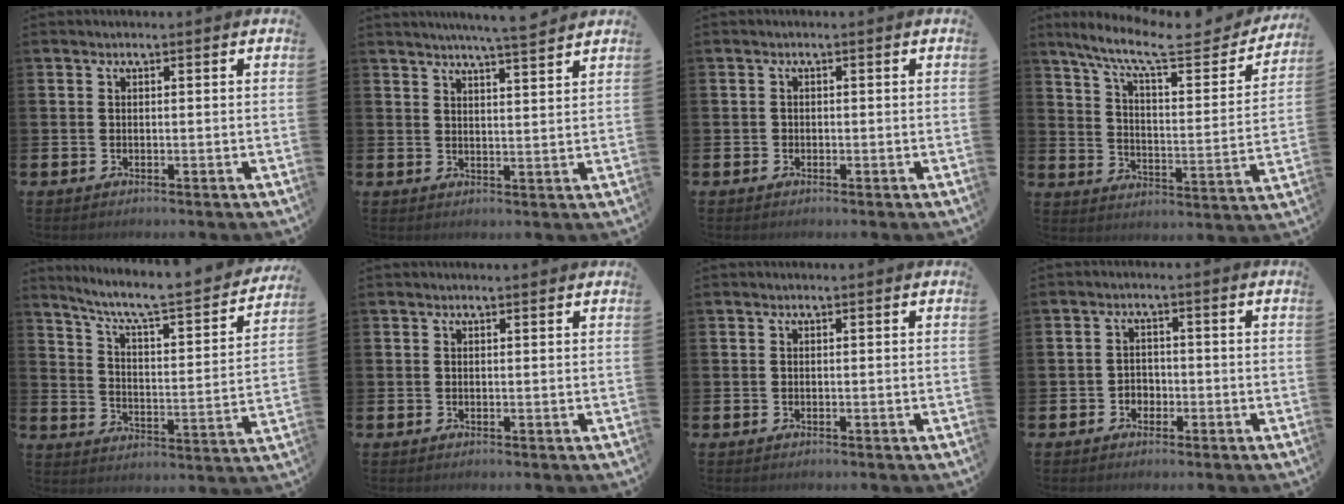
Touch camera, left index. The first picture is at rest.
{"total": 5.1, "force": [4.9, -0.9, 1.2], "torque": [-0.027, -0.028, 0.084]}
{"total": 0.6, "force": [-0.3, 0.5, 0.1], "torque": [-0.008, 0.006, -0.007]}
{"total": 10.2, "force": [8.4, 2.1, 5.2], "torque": [-0.124, -0.048, 0.137]}
{"total": 6.8, "force": [5.9, 0.9, 3.3], "torque": [-0.088, -0.048, 0.090]}
{"total": 0.0}
{"total": 0.0}
{"total": 2.1, "force": [-1.1, 1.6, 0.4], "torque": [-0.010, 0.003, -0.027]}